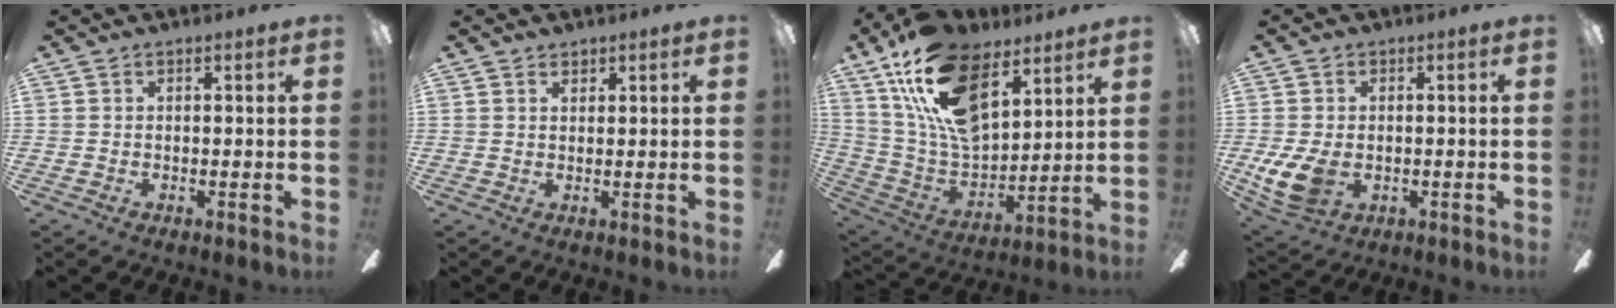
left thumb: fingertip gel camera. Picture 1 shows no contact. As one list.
[{"total": 1.2, "force": [1.1, 0.5, 0.3], "torque": [-0.008, 0.001, 0.020]}, {"total": 21.6, "force": [12.1, 11.4, 13.9], "torque": [-0.282, -0.051, 0.219]}, {"total": 8.7, "force": [-1.5, 5.9, 6.2], "torque": [-0.136, -0.004, -0.024]}]